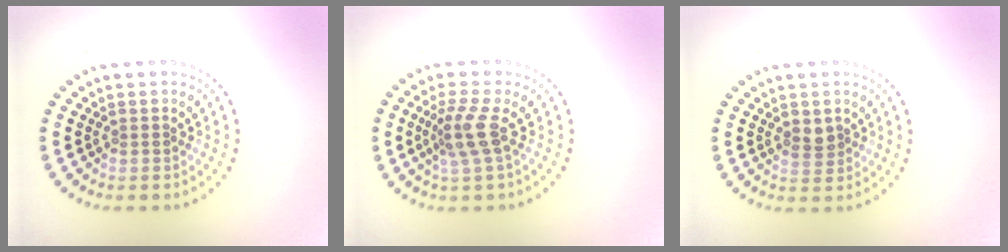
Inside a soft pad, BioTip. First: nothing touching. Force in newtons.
{"total": 2.9, "press": 2.2, "slide": 1.8}
{"total": 1.5, "press": 1.4, "slide": 0.5}